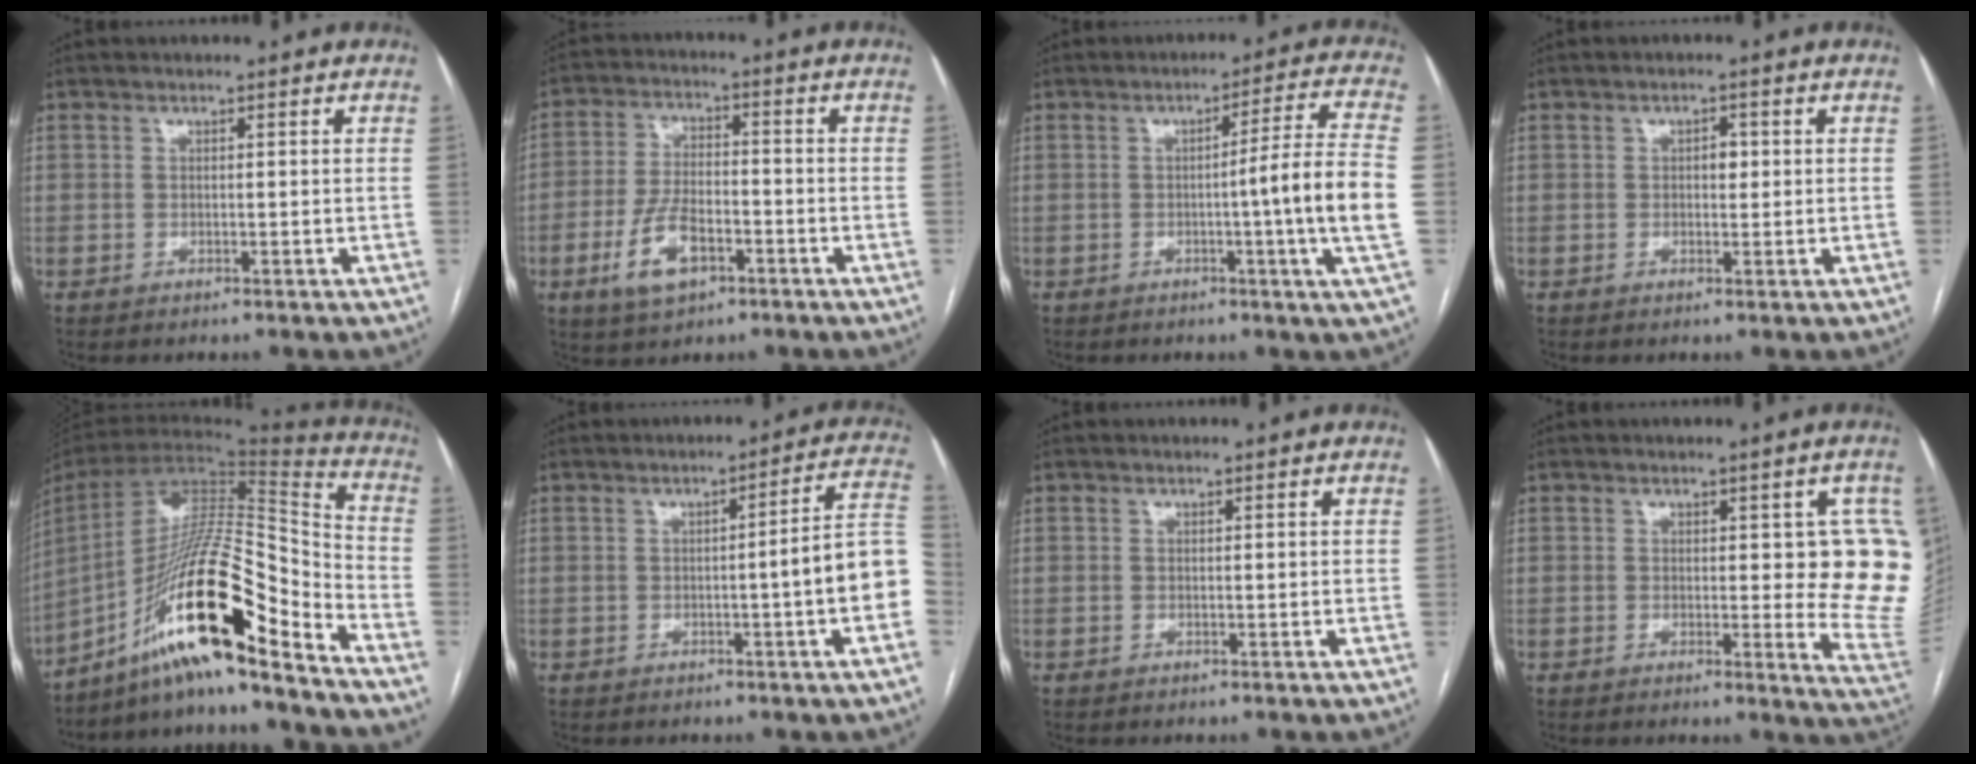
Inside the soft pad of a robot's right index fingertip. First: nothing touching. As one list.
[{"total": 8.7, "force": [-3.9, 4.1, 6.7], "torque": [-0.144, 0.004, -0.069]}, {"total": 10.4, "force": [-1.7, -2.2, 10.0], "torque": [-0.137, -0.006, -0.024]}, {"total": 1.7, "force": [0.2, 1.0, 1.4], "torque": [-0.019, 0.005, 0.003]}, {"total": 23.7, "force": [-15.4, 1.8, 18.0], "torque": [-0.321, 0.003, -0.274]}, {"total": 9.1, "force": [-1.9, -0.5, 8.9], "torque": [-0.100, 0.017, -0.032]}, {"total": 0.0}, {"total": 10.9, "force": [1.7, 3.5, 10.2], "torque": [-0.106, -0.011, 0.012]}]